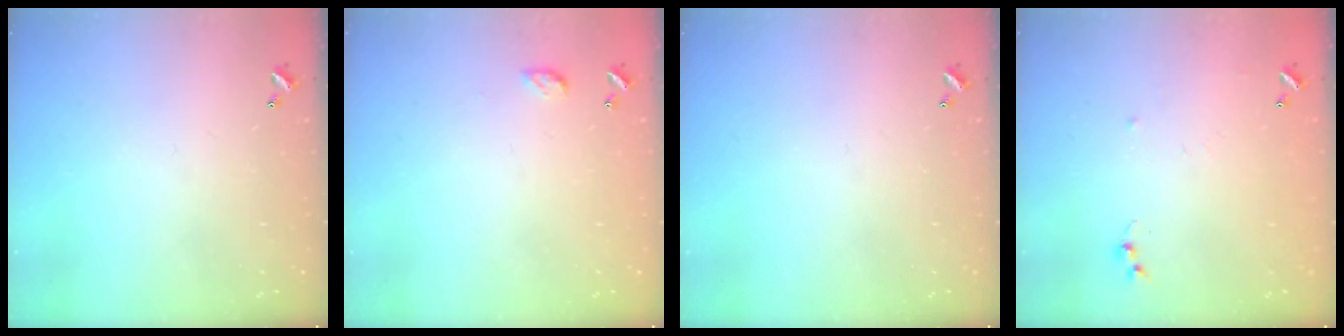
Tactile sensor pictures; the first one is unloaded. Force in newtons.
{"total": 4.4, "press": 4.4, "slide": 0.6}
{"total": 0.0}
{"total": 5.8, "press": 5.7, "slide": 0.8}